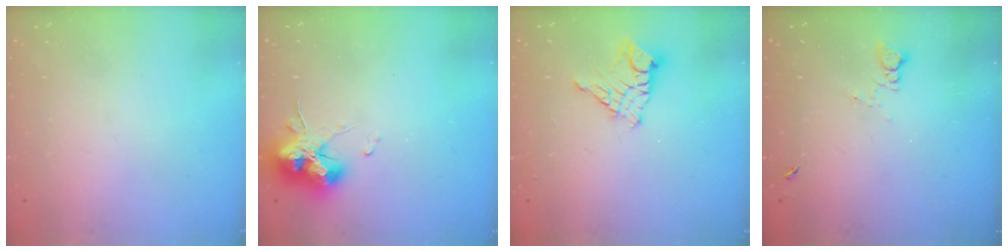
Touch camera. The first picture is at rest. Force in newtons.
{"total": 14.7, "press": 14.7, "slide": 0.6}
{"total": 9.6, "press": 9.5, "slide": 0.9}
{"total": 2.1, "press": 2.1, "slide": 0.3}